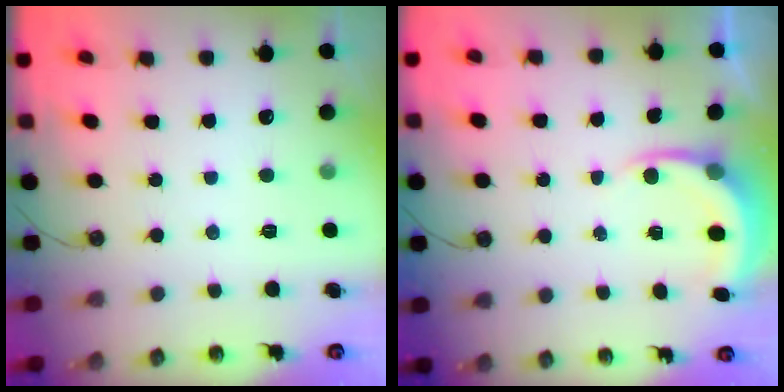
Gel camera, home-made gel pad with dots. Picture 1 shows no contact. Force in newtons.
{"total": 5.8, "press": 5.8, "slide": 0.3}